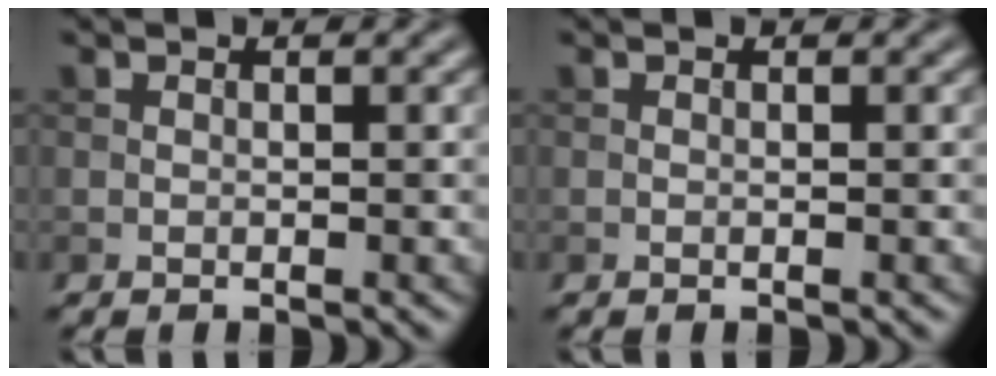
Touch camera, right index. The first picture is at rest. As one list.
[{"total": 0.0}]